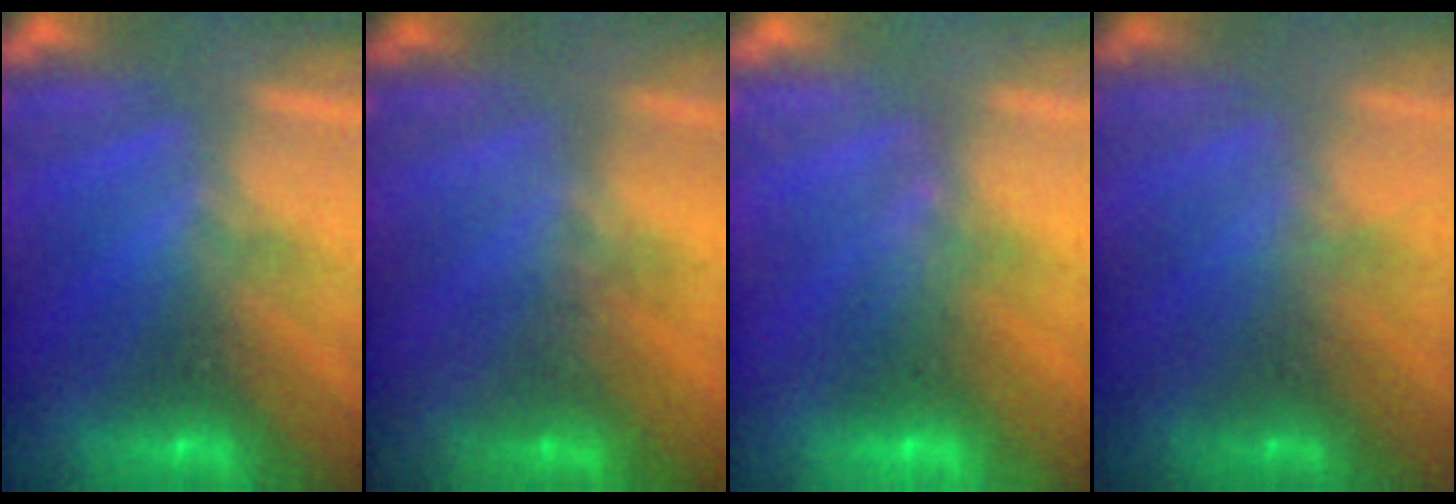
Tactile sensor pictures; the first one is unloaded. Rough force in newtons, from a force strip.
{"total": 1.7}
{"total": 1.6}
{"total": 1.8}